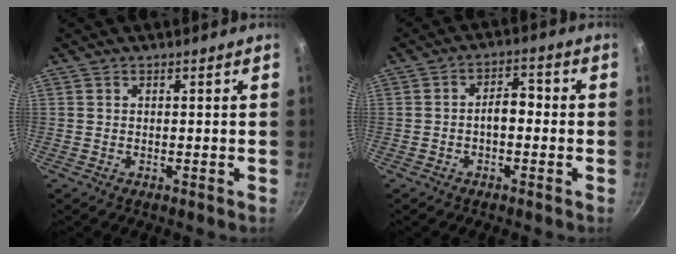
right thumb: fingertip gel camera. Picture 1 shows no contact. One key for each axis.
{"total": 4.4, "fx": -1.0, "fy": 2.6, "fz": 3.5, "tx": -0.036, "ty": 0.022, "tz": -0.022}